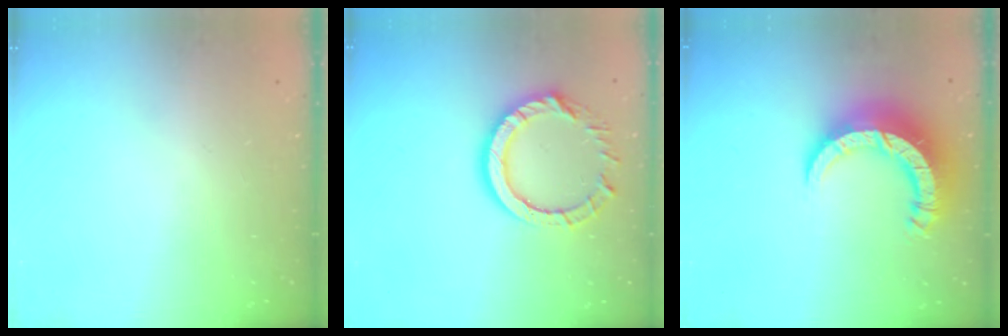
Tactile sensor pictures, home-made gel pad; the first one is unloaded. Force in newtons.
{"total": 12.6, "press": 12.6, "slide": 1.2}
{"total": 14.4, "press": 14.3, "slide": 1.5}